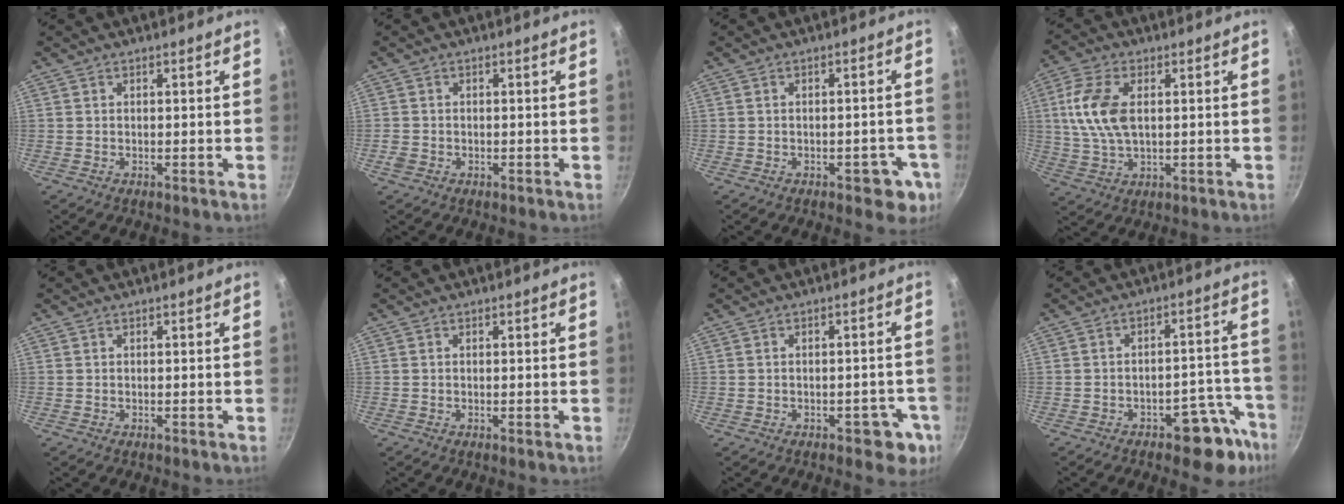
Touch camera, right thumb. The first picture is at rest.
{"total": 1.8, "force": [-0.8, 1.4, 0.7], "torque": [-0.013, 0.003, -0.015]}
{"total": 6.2, "force": [-2.4, 3.3, 4.7], "torque": [-0.027, 0.016, -0.021]}
{"total": 10.7, "force": [1.7, 5.9, 8.7], "torque": [-0.175, 0.007, 0.031]}
{"total": 0.0}
{"total": 0.0}
{"total": 6.0, "force": [-2.4, 3.4, 4.3], "torque": [-0.021, 0.019, -0.018]}
{"total": 9.8, "force": [-6.0, 4.9, 6.0], "torque": [-0.009, 0.066, -0.068]}